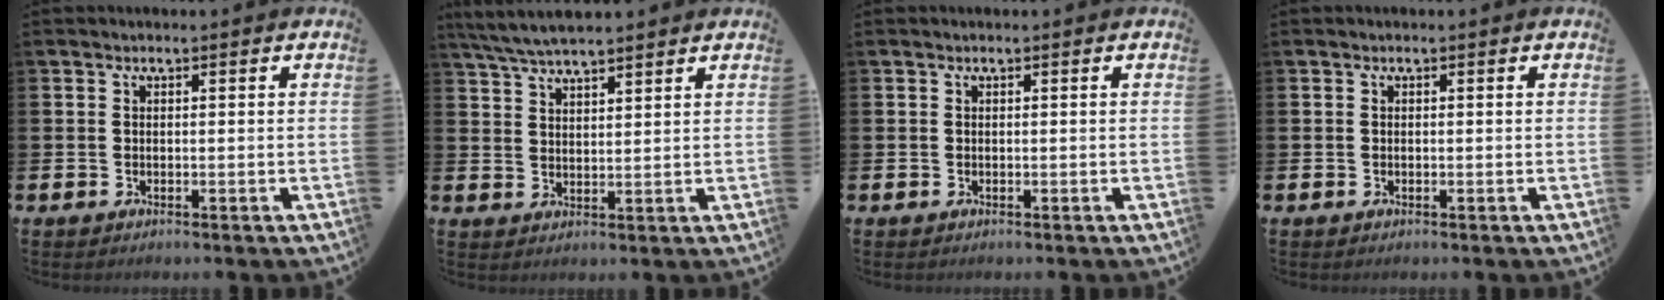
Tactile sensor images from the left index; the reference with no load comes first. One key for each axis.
{"total": 5.2, "fx": 4.8, "fy": 0.6, "fz": 1.8, "tx": -0.055, "ty": -0.010, "tz": 0.090}
{"total": 0.0}
{"total": 0.0}